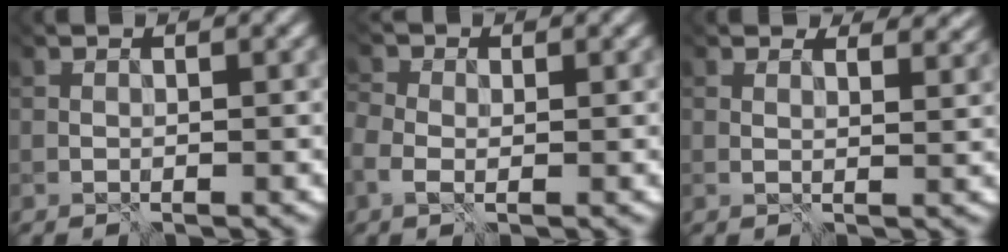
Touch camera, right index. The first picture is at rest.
{"total": 2.2, "force": [-1.0, 1.3, 1.5], "torque": [-0.045, 0.011, -0.006]}
{"total": 4.4, "force": [3.8, 1.0, 2.0], "torque": [-0.029, 0.006, 0.055]}